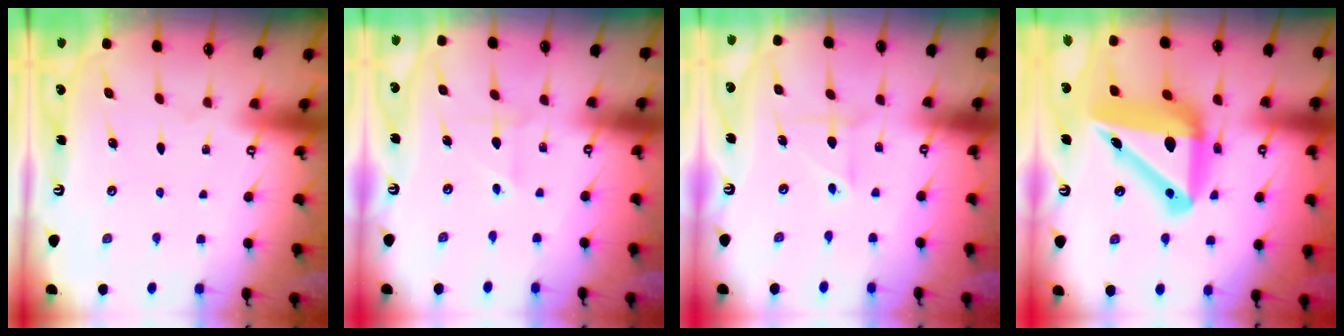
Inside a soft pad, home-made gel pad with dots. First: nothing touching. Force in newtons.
{"total": 2.0, "press": 1.9, "slide": 0.5}
{"total": 2.1, "press": 2.1, "slide": 0.6}
{"total": 20.8, "press": 20.6, "slide": 2.8}